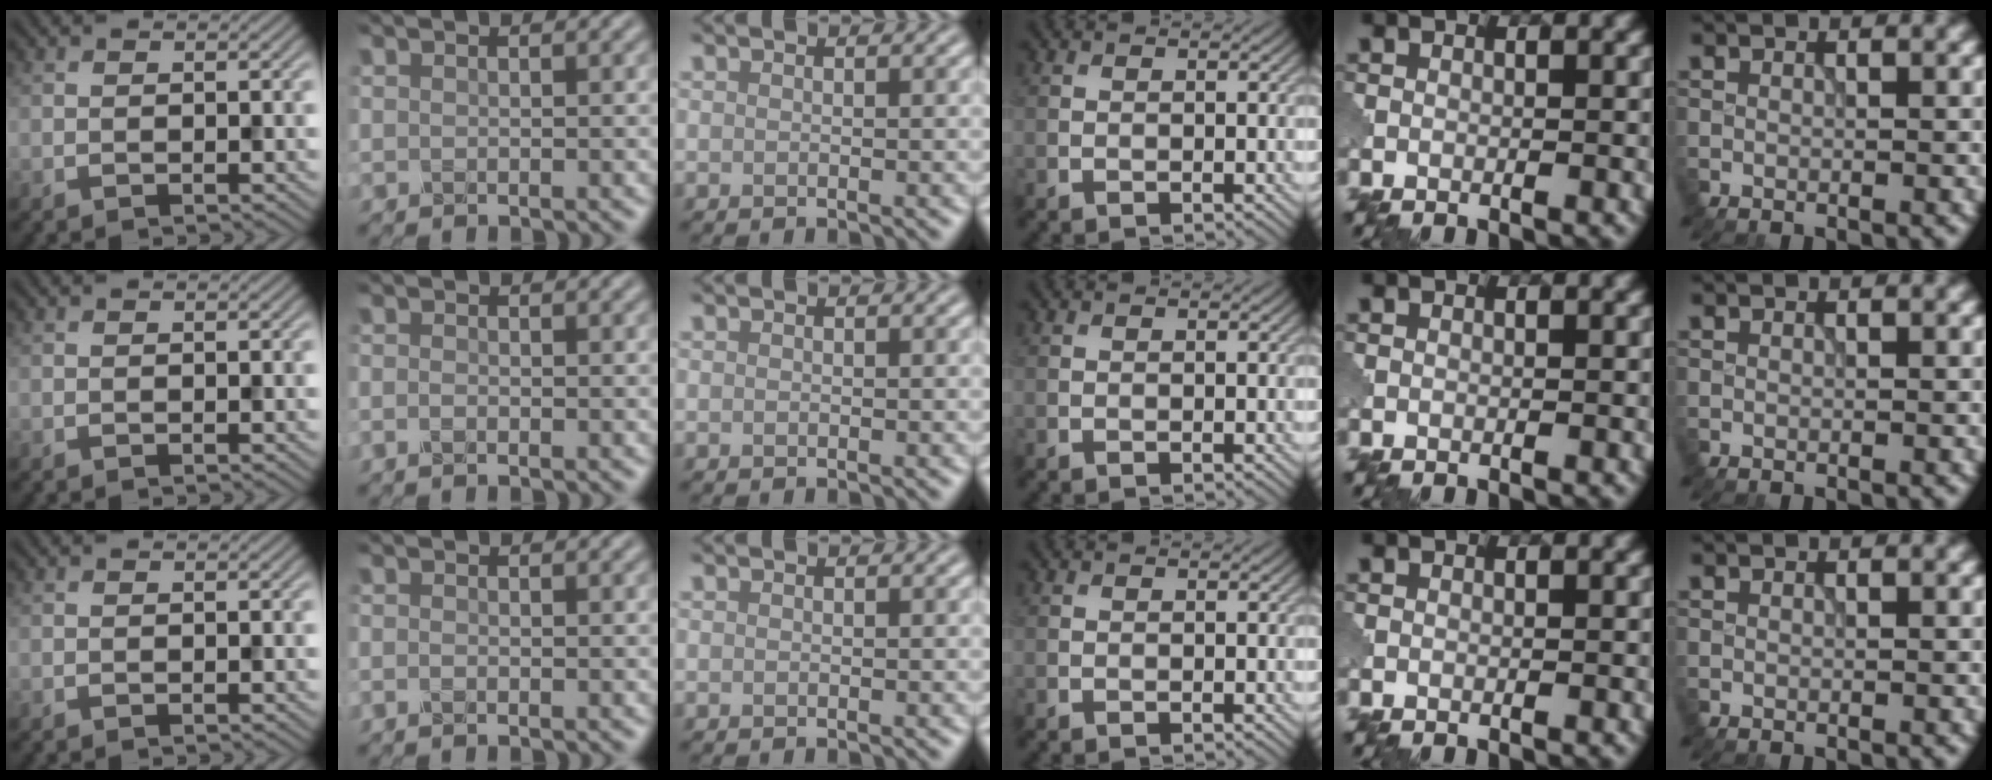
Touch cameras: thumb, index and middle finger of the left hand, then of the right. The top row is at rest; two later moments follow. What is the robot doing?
{"motion": "close", "object": "eyeshadow palette"}